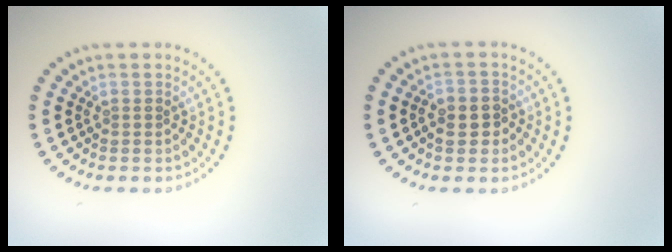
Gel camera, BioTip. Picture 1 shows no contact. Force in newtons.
{"total": 1.9, "press": 1.9, "slide": 0.5}